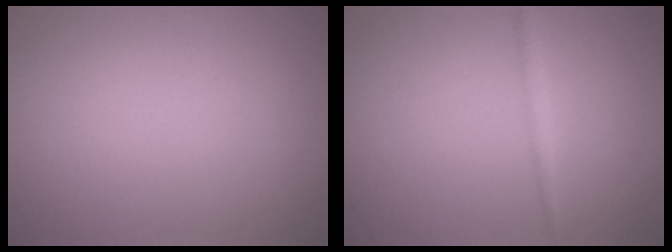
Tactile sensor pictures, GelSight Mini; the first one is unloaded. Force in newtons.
{"total": 1.0, "press": 1.0, "slide": 0.1}